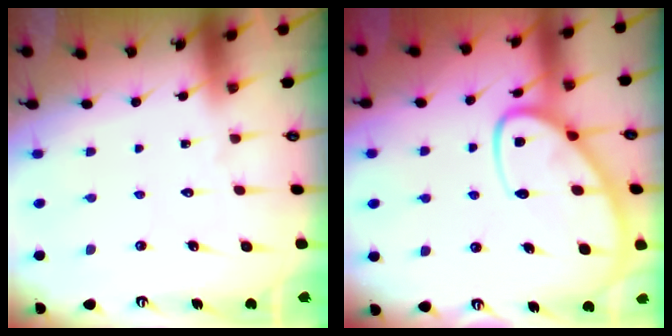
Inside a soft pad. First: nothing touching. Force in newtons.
{"total": 12.2, "press": 12.2, "slide": 1.2}